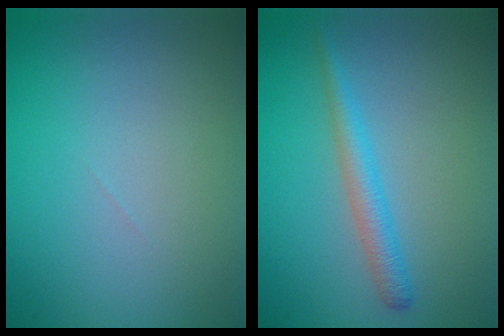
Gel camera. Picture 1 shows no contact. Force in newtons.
{"total": 2.2, "press": 2.2, "slide": 0.2}